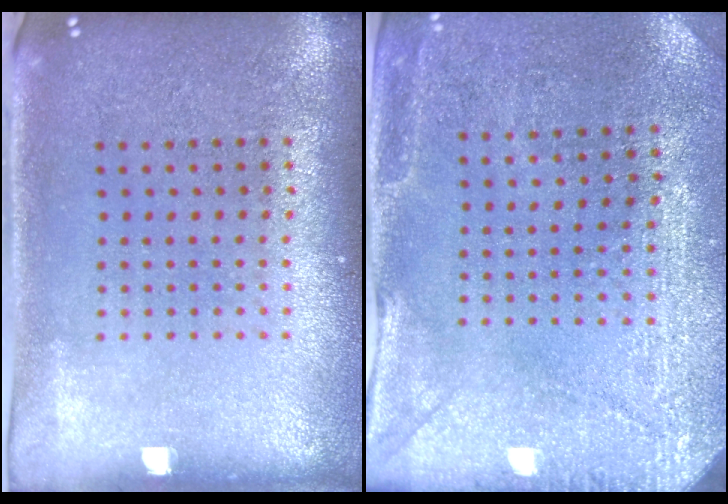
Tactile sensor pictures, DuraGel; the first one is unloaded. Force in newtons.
{"total": 2.9, "press": 2.7, "slide": 1.0}